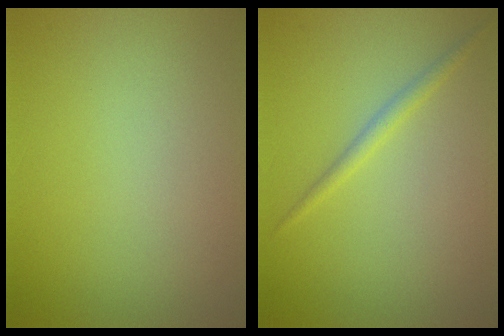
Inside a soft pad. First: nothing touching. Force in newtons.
{"total": 1.3, "press": 1.3, "slide": 0.0}